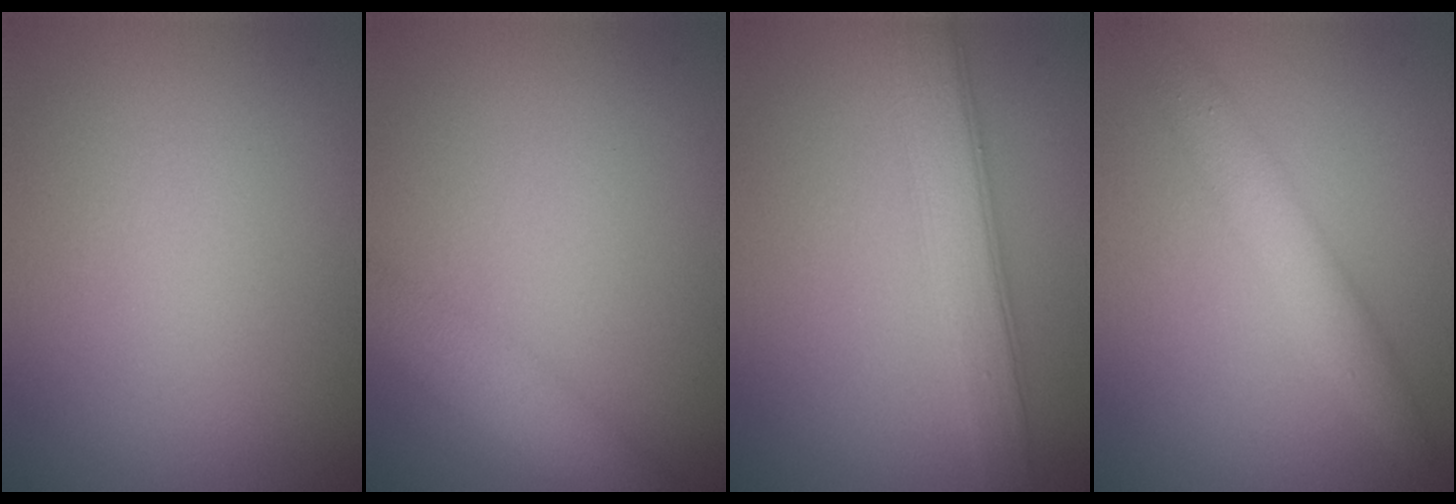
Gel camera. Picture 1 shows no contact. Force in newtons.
{"total": 4.0, "press": 4.0, "slide": 0.3}
{"total": 4.4, "press": 4.4, "slide": 0.1}
{"total": 3.6, "press": 3.6, "slide": 0.0}